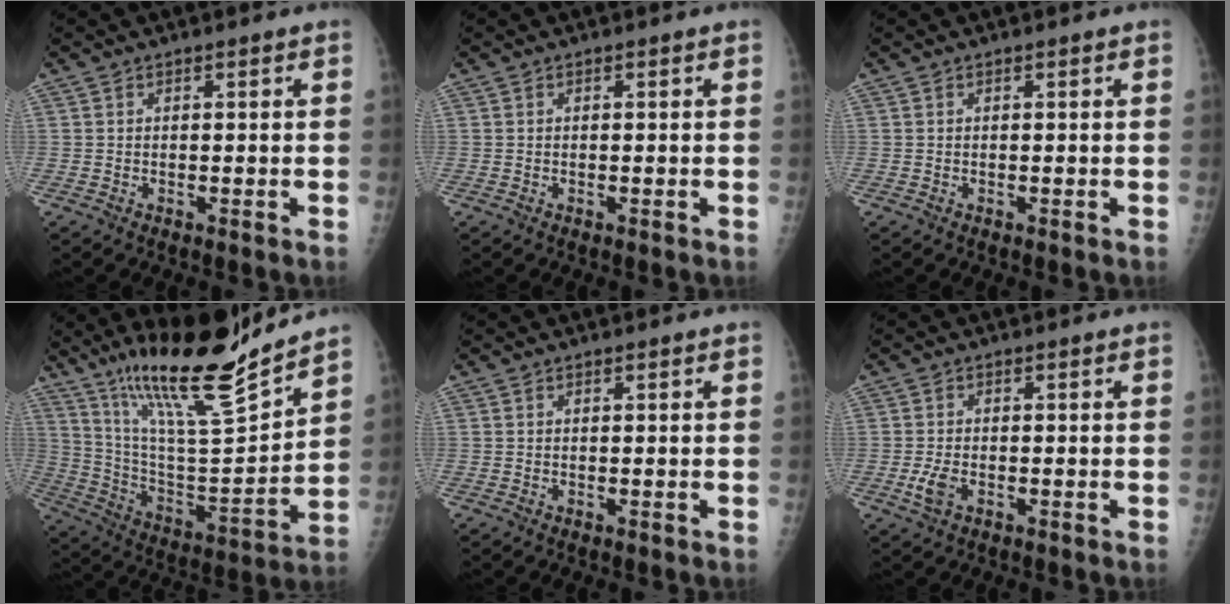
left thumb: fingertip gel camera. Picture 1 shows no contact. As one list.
[{"total": 0.0}, {"total": 0.0}, {"total": 21.4, "force": [17.1, 2.4, 12.6], "torque": [-0.185, -0.098, 0.304]}, {"total": 0.0}, {"total": 3.0, "force": [-1.0, 1.7, 2.3], "torque": [-0.053, -0.002, -0.021]}]